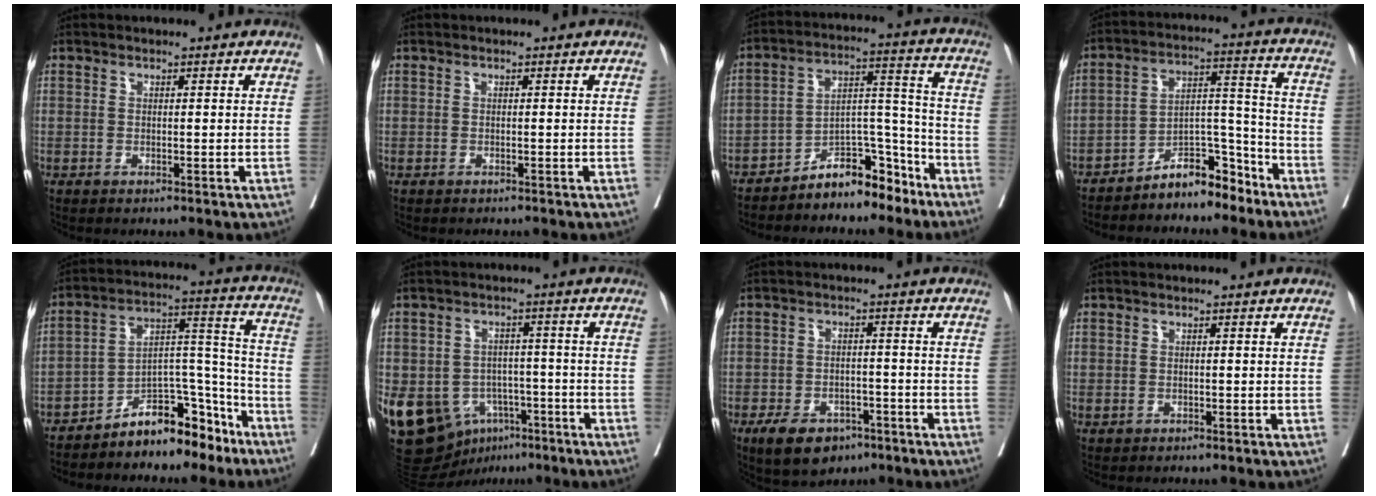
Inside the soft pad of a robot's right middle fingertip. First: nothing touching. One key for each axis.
{"total": 1.1, "fx": -0.9, "fy": 0.6, "fz": 0.1, "tx": -0.009, "ty": 0.003, "tz": -0.015}
{"total": 10.3, "fx": -8.5, "fy": 3.9, "fz": 4.4, "tx": -0.065, "ty": 0.047, "tz": -0.145}
{"total": 9.3, "fx": -7.8, "fy": 3.3, "fz": 3.9, "tx": -0.060, "ty": 0.041, "tz": -0.134}
{"total": 12.0, "fx": -9.6, "fy": 4.7, "fz": 5.5, "tx": -0.079, "ty": 0.051, "tz": -0.159}
{"total": 15.3, "fx": -7.2, "fy": 11.2, "fz": 7.5, "tx": -0.148, "ty": 0.012, "tz": -0.103}
{"total": 8.8, "fx": -5.6, "fy": 5.1, "fz": 4.6, "tx": -0.076, "ty": 0.004, "tz": -0.083}
{"total": 0.5, "fx": -0.2, "fy": 0.5, "fz": 0.2, "tx": -0.006, "ty": 0.000, "tz": 0.000}